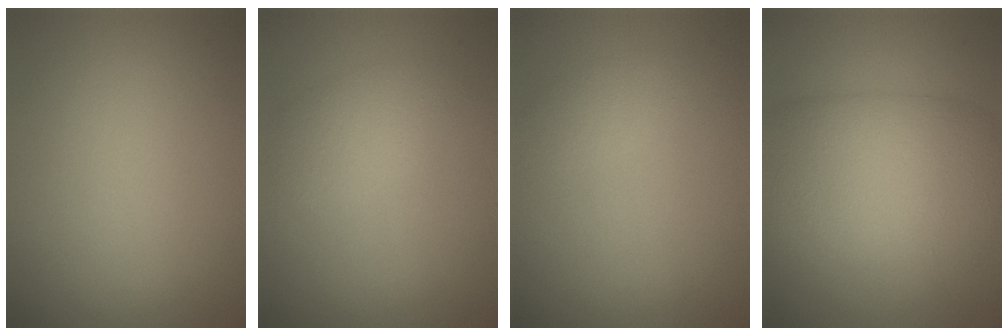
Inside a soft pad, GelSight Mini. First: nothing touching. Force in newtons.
{"total": 2.5, "press": 2.5, "slide": 0.0}
{"total": 1.2, "press": 1.2, "slide": 0.0}
{"total": 10.1, "press": 10.0, "slide": 0.3}